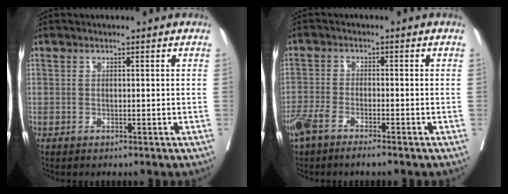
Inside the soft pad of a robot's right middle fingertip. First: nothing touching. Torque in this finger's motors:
{"motor_torque": [0.02, -0.04, 0.09, 0.04]}